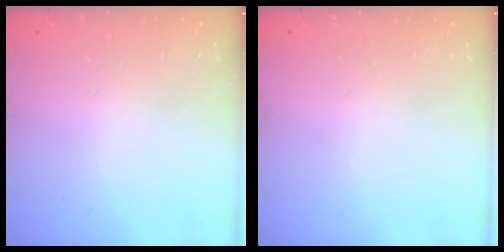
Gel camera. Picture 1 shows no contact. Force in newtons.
{"total": 0.0}